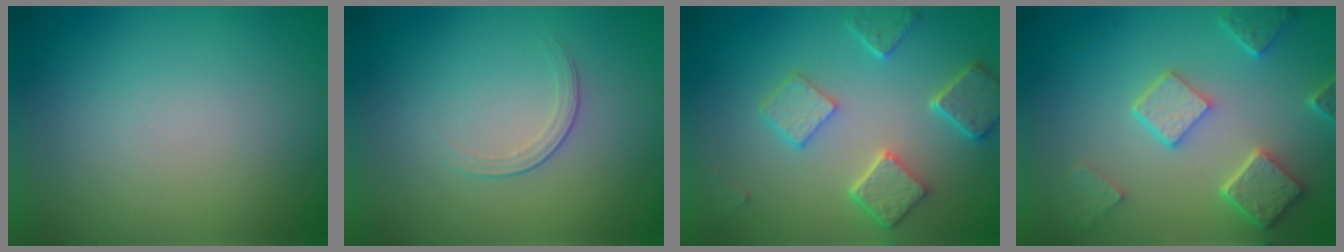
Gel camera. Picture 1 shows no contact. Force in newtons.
{"total": 1.5, "press": 0.7, "slide": 1.4}
{"total": 5.1, "press": 4.0, "slide": 3.2}
{"total": 4.8, "press": 3.8, "slide": 3.0}